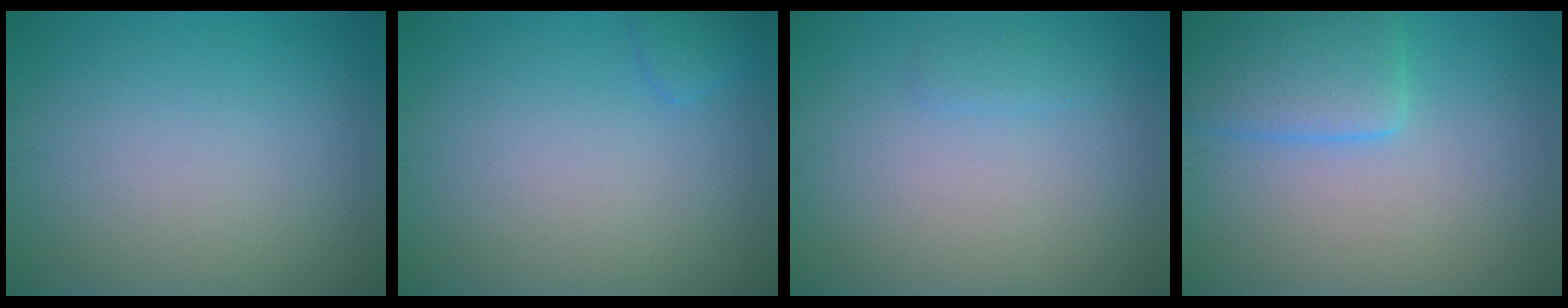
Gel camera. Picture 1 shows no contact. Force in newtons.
{"total": 1.0, "press": 1.0, "slide": 0.1}
{"total": 0.8, "press": 0.8, "slide": 0.1}
{"total": 4.4, "press": 4.4, "slide": 0.2}